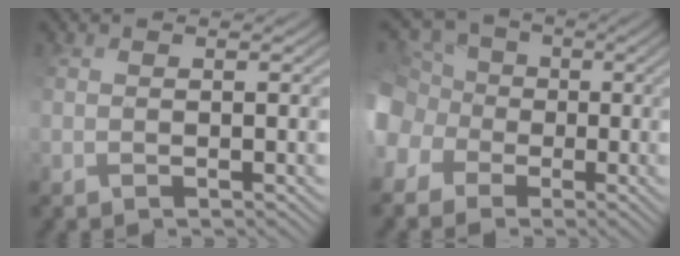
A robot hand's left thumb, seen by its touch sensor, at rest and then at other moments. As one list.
[{"total": 11.3, "force": [-2.9, 9.8, 4.7], "torque": [-0.157, -0.014, -0.081]}]